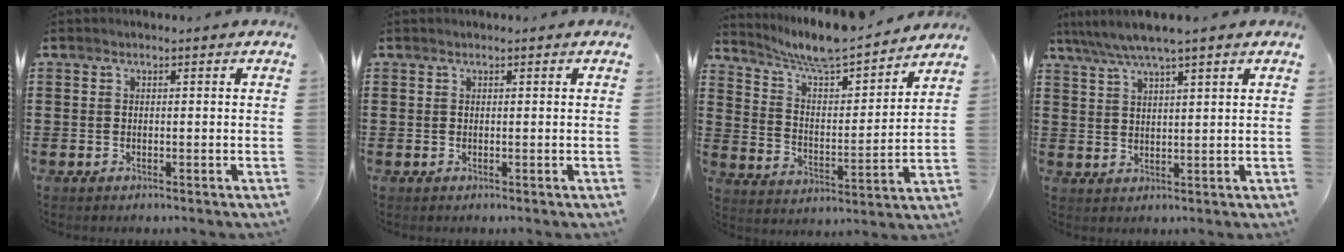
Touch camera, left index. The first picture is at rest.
{"total": 0.0}
{"total": 6.8, "force": [6.5, 0.4, 2.0], "torque": [-0.068, -0.051, 0.107]}
{"total": 4.6, "force": [3.7, -0.1, 2.8], "torque": [-0.063, -0.010, 0.065]}